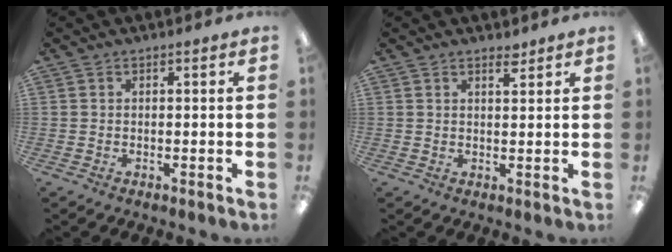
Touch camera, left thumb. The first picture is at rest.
{"total": 2.2, "force": [1.9, 0.6, 1.0], "torque": [-0.007, -0.007, 0.031]}